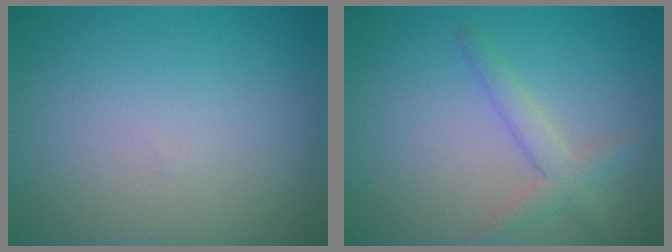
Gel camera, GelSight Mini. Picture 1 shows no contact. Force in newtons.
{"total": 2.2, "press": 2.2, "slide": 0.1}